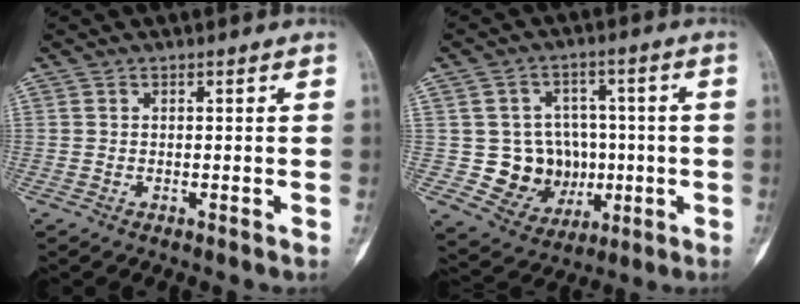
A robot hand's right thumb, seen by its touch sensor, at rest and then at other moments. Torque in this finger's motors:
{"motor_torque": [0.99, 0.91, 0.40, -0.64, 0.03]}